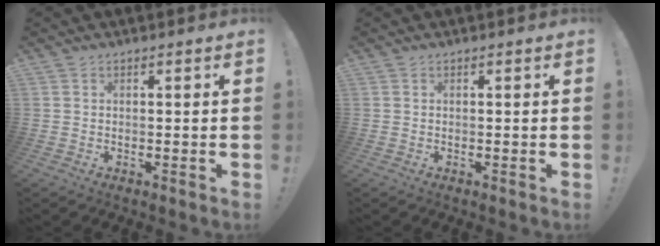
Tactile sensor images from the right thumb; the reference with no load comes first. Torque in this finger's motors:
{"motor_torque": [-0.02, 0.02, 0.07, -0.07, 0.00]}